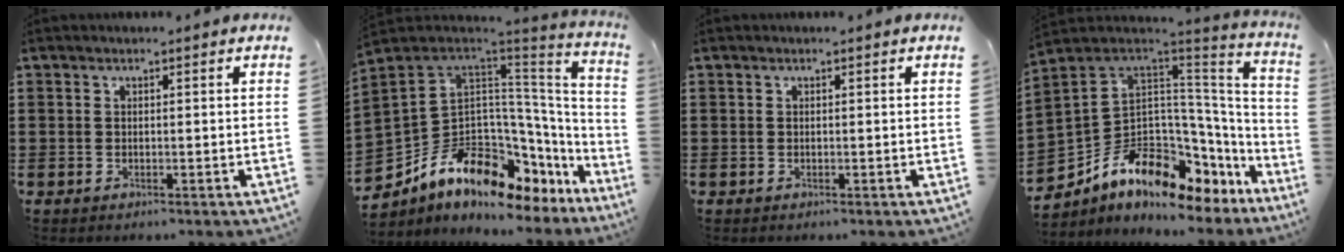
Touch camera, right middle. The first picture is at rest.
{"total": 10.9, "force": [-5.9, 7.3, 5.6], "torque": [-0.148, -0.008, -0.115]}
{"total": 0.0}
{"total": 9.4, "force": [-5.4, 6.2, 4.7], "torque": [-0.126, -0.014, -0.107]}